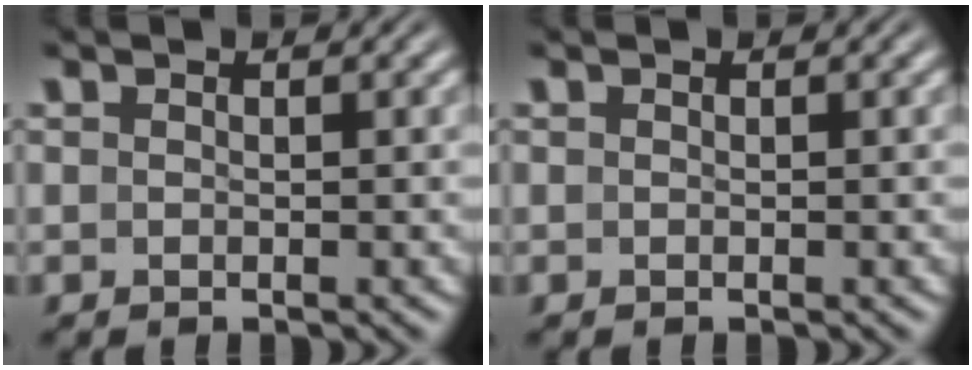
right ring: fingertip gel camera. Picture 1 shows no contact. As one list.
[{"total": 0.0}]